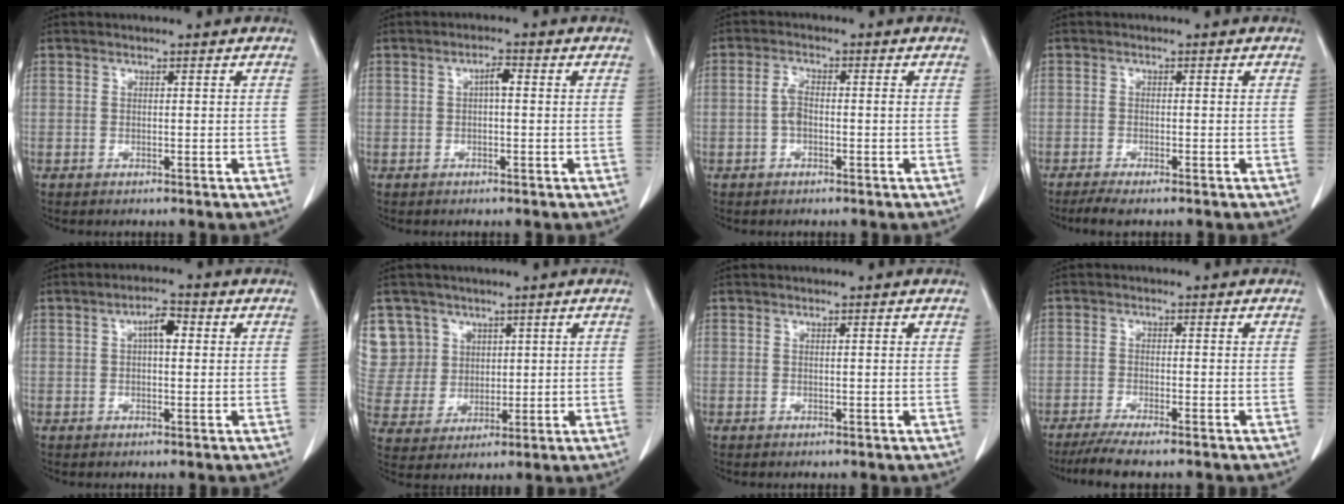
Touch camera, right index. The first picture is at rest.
{"total": 2.1, "force": [0.4, 0.6, 2.0], "torque": [-0.032, 0.007, 0.007]}
{"total": 3.0, "force": [-0.4, 1.2, 2.7], "torque": [-0.059, 0.009, -0.009]}
{"total": 3.0, "force": [-2.2, 0.4, 2.0], "torque": [-0.033, -0.007, -0.037]}
{"total": 3.8, "force": [1.0, 1.4, 3.4], "torque": [-0.054, 0.012, 0.014]}
{"total": 10.3, "force": [5.3, 8.8, 0.4], "torque": [-0.019, 0.030, 0.125]}
{"total": 0.8, "force": [0.5, 0.1, 0.6], "torque": [-0.010, 0.002, 0.007]}
{"total": 6.0, "force": [-4.8, 0.2, 3.6], "torque": [-0.054, -0.013, -0.077]}